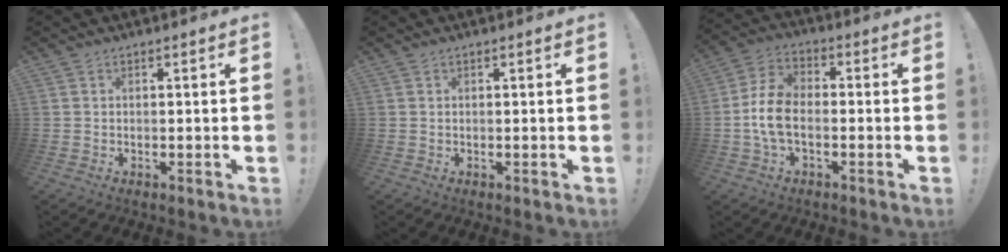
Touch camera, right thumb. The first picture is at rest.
{"total": 0.0}
{"total": 9.9, "force": [-2.1, 5.9, 7.7], "torque": [-0.163, 0.011, -0.035]}